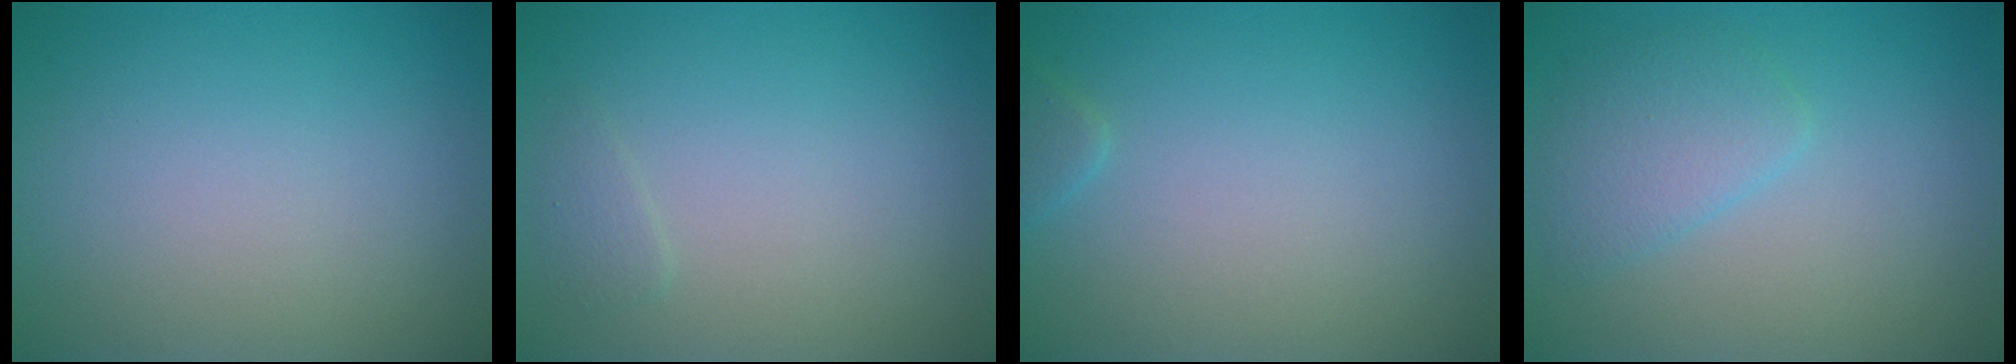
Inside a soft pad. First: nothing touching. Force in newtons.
{"total": 0.8, "press": 0.8, "slide": 0.1}
{"total": 0.8, "press": 0.8, "slide": 0.0}
{"total": 2.7, "press": 2.7, "slide": 0.1}